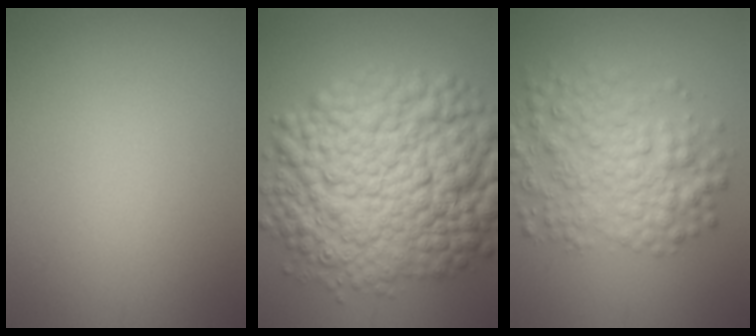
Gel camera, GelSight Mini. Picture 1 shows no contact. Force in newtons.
{"total": 14.9, "press": 14.9, "slide": 0.3}
{"total": 5.9, "press": 5.9, "slide": 0.1}